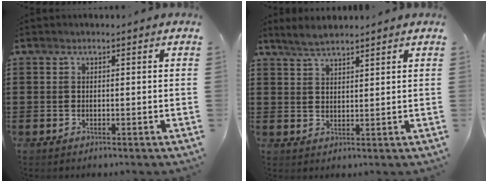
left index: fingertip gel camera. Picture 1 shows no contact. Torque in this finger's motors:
{"motor_torque": [1.07, 1.07, 0.08, 0.08]}